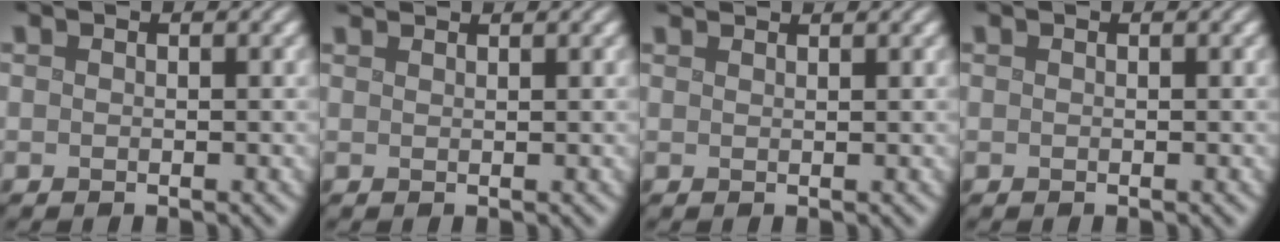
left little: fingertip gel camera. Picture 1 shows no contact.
{"total": 1.8, "force": [1.7, 0.1, 0.5], "torque": [-0.009, 0.002, 0.018]}
{"total": 2.2, "force": [2.0, 0.3, 0.8], "torque": [-0.008, 0.001, 0.019]}
{"total": 0.0}